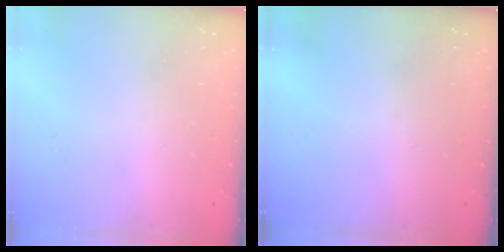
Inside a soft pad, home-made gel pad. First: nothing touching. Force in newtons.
{"total": 0.0}